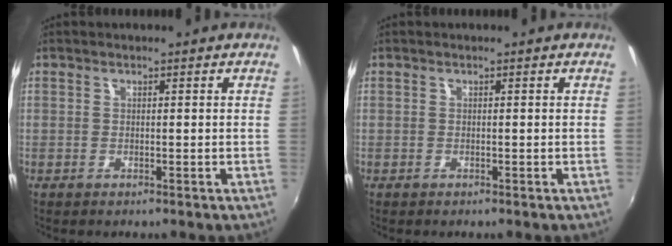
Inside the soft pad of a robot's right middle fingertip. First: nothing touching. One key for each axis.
{"total": 0.0}